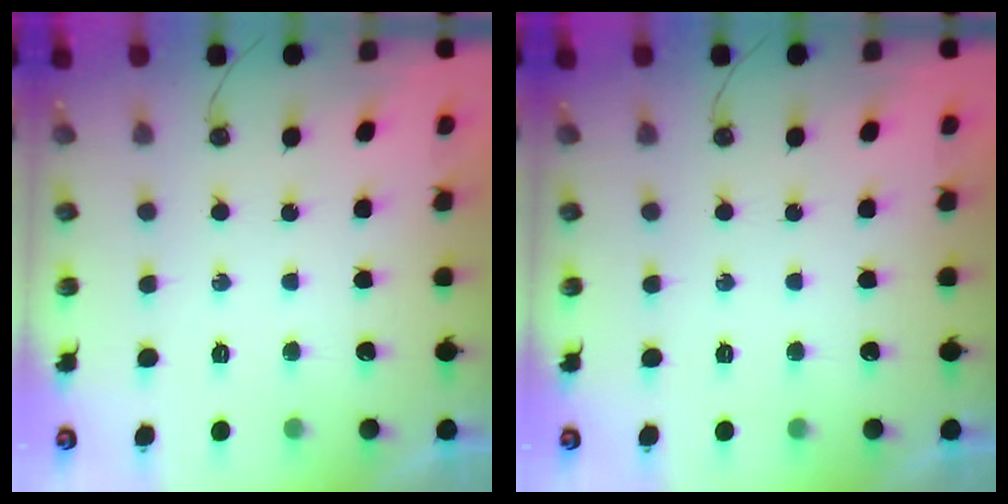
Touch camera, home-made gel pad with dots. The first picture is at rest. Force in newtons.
{"total": 0.0}